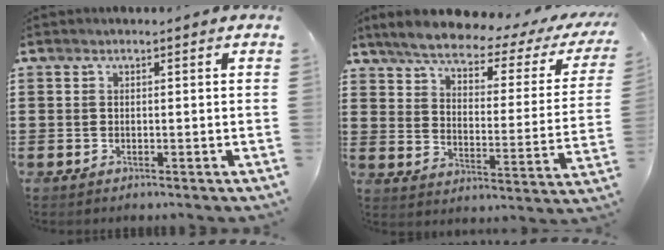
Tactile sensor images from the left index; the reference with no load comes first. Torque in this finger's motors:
{"motor_torque": [2.14, 0.00, 1.05, 0.13]}